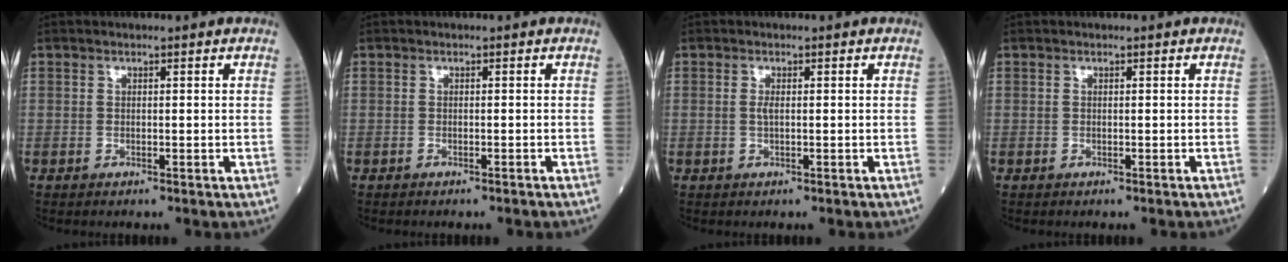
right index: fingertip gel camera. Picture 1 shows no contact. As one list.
[{"total": 0.5, "force": [-0.5, -0.1, 0.2], "torque": [-0.001, 0.000, -0.009]}, {"total": 1.0, "force": [0.1, 0.3, 0.9], "torque": [-0.022, -0.002, 0.000]}, {"total": 0.0}]